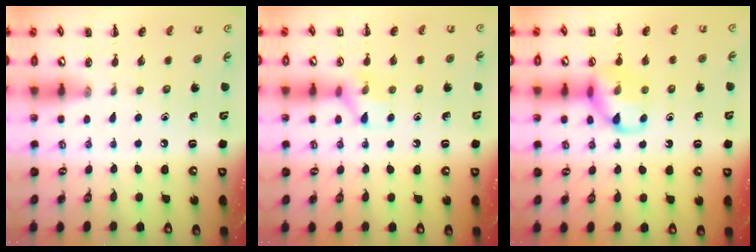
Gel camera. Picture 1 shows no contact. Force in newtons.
{"total": 7.4, "press": 7.4, "slide": 0.3}
{"total": 10.4, "press": 10.3, "slide": 1.5}